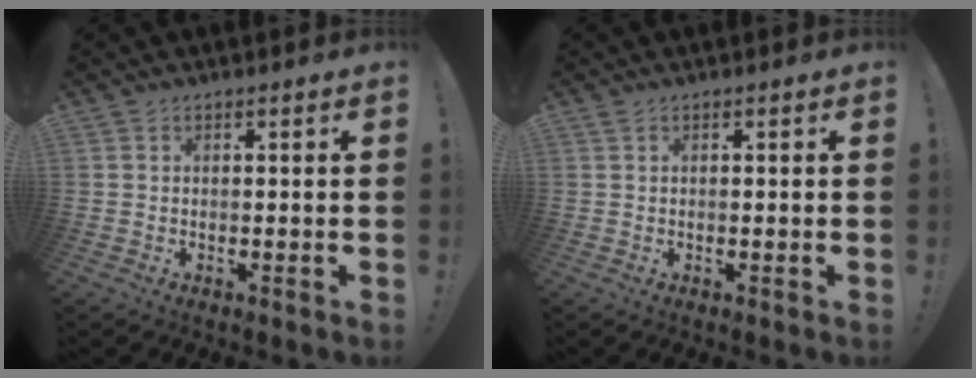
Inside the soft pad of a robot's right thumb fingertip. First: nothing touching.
{"total": 0.7, "force": [0.5, 0.0, 0.5], "torque": [-0.010, 0.000, 0.009]}